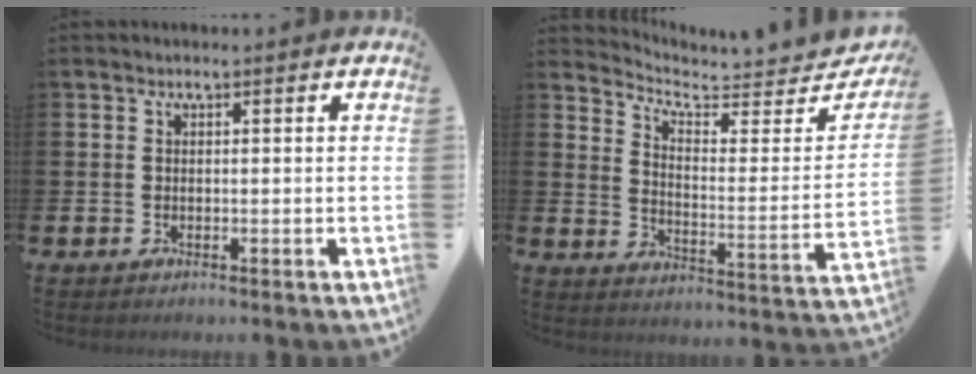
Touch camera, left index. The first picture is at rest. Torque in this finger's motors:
{"motor_torque": [0.98, -1.16, -0.31, 0.03]}